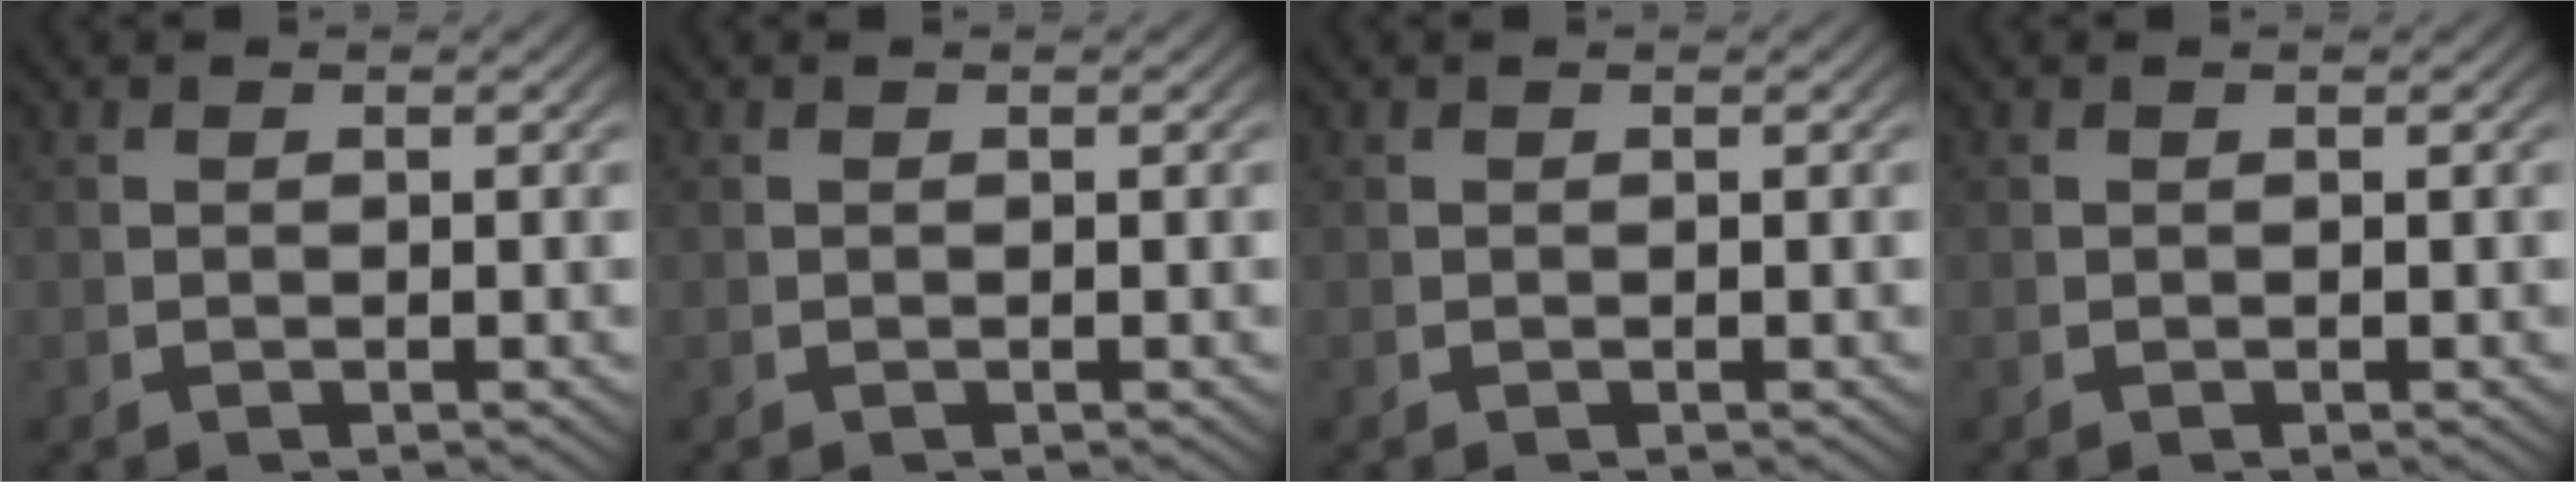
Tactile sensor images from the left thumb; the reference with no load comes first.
{"total": 0.0}
{"total": 0.0}
{"total": 0.0}